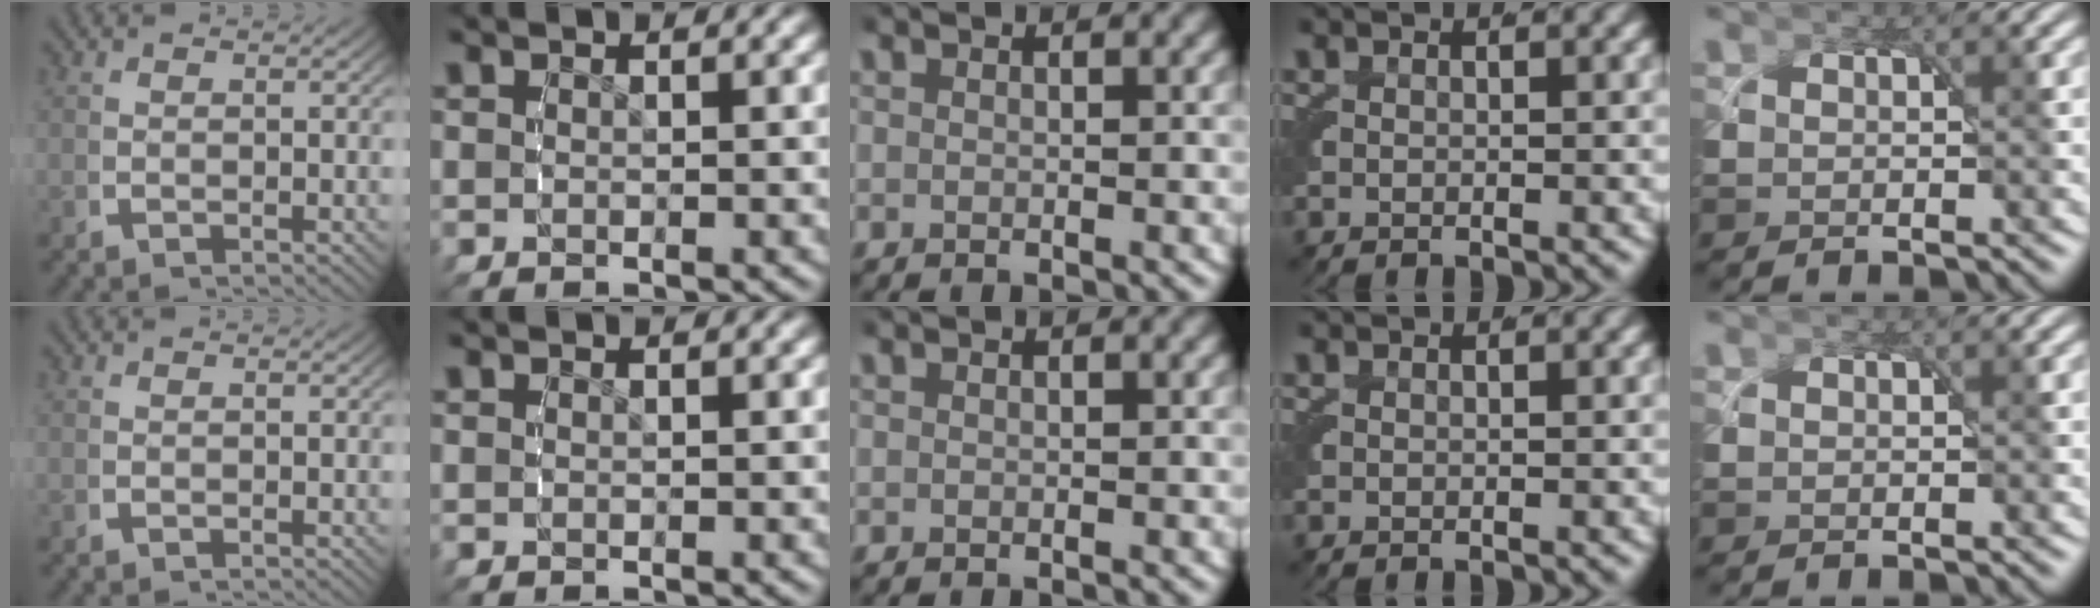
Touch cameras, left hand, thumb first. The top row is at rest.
{}